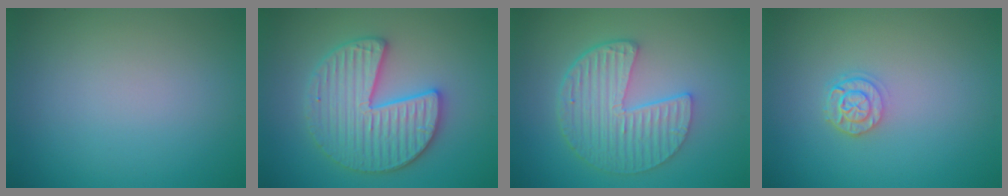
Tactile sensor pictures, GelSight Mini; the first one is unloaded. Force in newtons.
{"total": 5.9, "press": 5.8, "slide": 0.9}
{"total": 6.1, "press": 4.4, "slide": 4.2}
{"total": 2.2, "press": 1.8, "slide": 1.2}